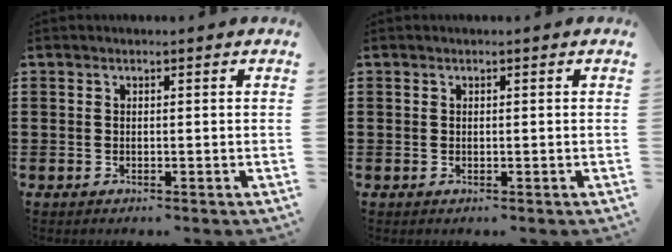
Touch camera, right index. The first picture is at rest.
{"total": 0.0}